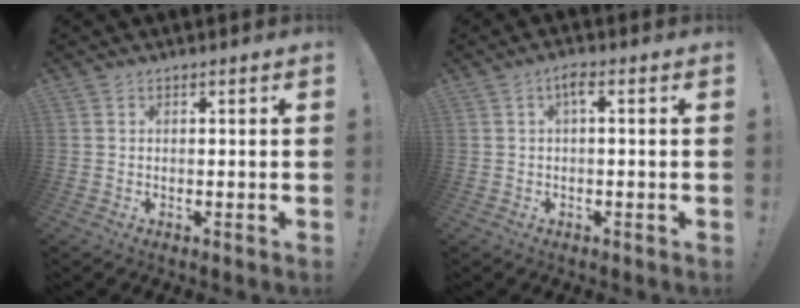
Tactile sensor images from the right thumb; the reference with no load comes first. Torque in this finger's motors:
{"motor_torque": [-0.07, 0.07, -0.02, 0.02, 0.00]}